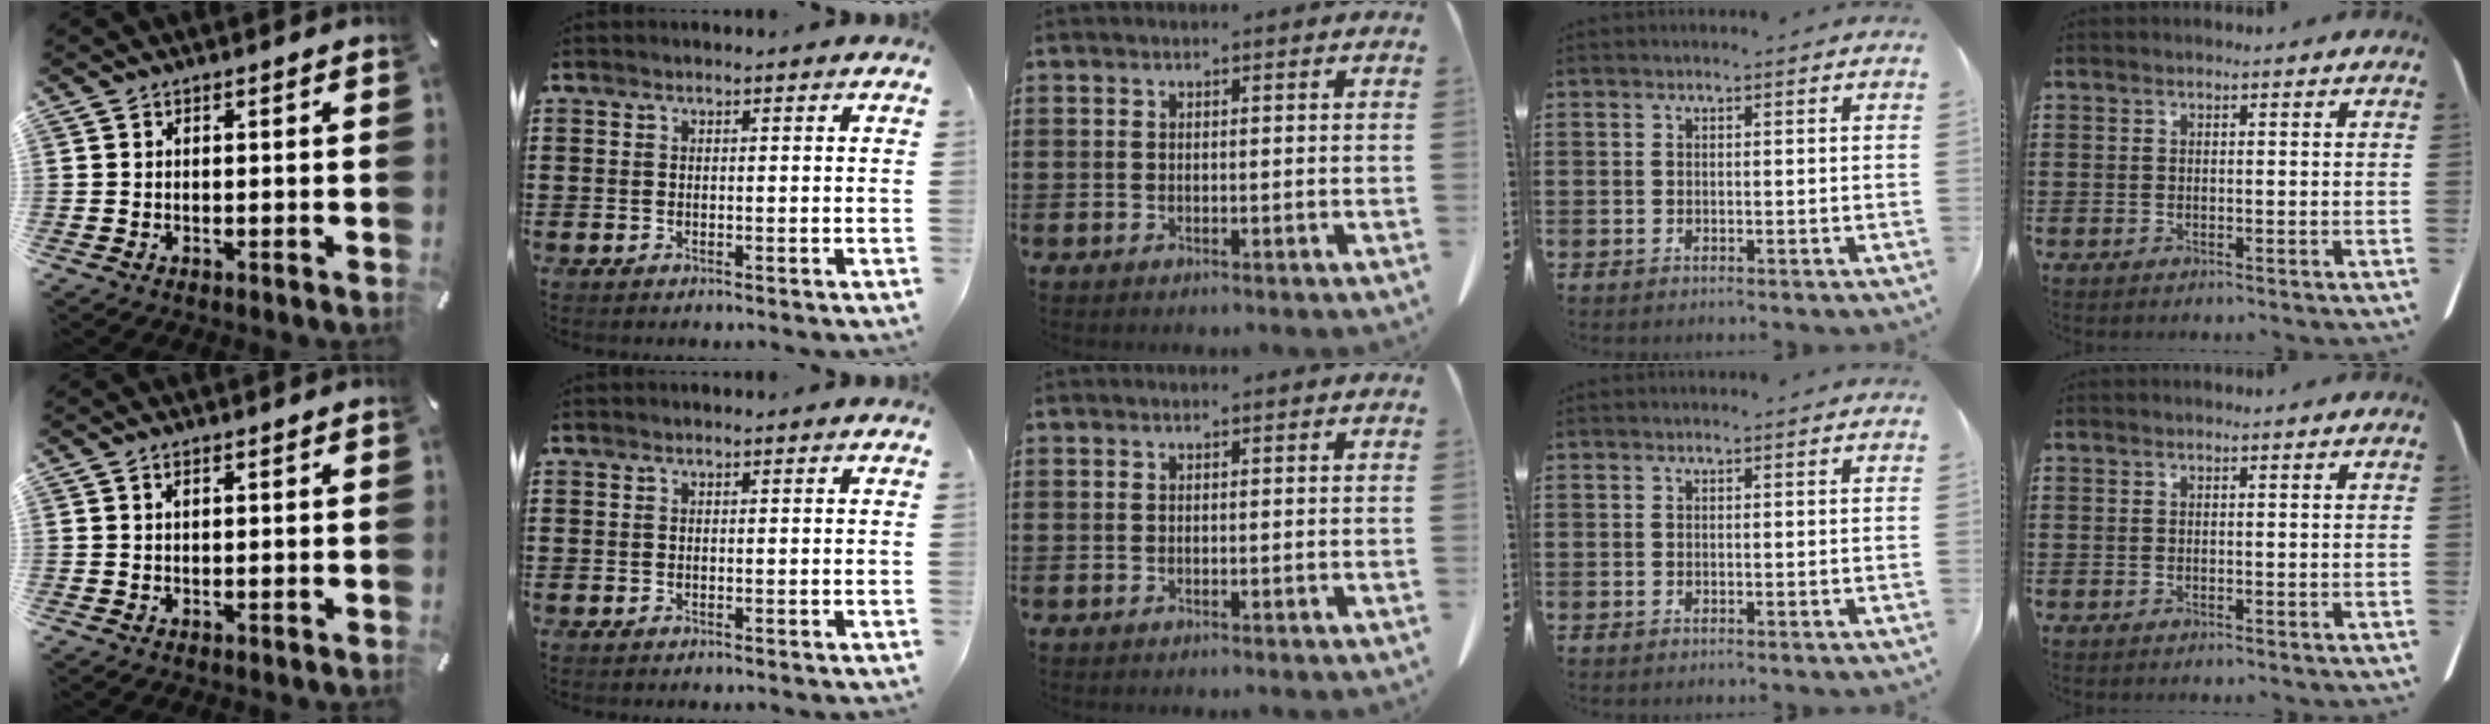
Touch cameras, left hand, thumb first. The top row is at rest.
{"thumb": {"total": 1.2, "force": [0.5, 0.5, 0.9], "torque": [-0.019, 0.003, 0.008]}}